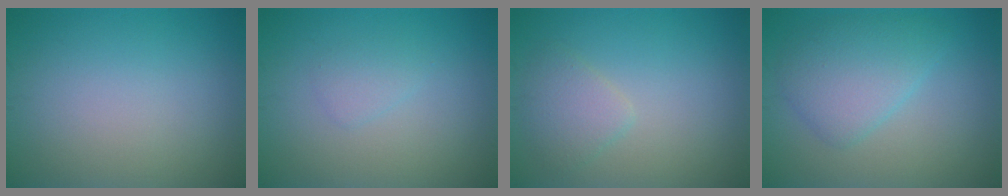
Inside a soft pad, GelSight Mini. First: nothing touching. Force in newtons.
{"total": 1.1, "press": 1.1, "slide": 0.1}
{"total": 2.2, "press": 2.2, "slide": 0.2}
{"total": 4.2, "press": 4.2, "slide": 0.0}